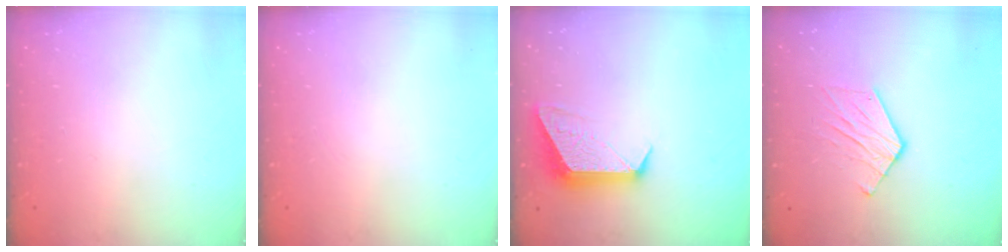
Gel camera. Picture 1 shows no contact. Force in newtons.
{"total": 0.0}
{"total": 10.4, "press": 10.4, "slide": 0.9}
{"total": 8.7, "press": 8.7, "slide": 0.4}